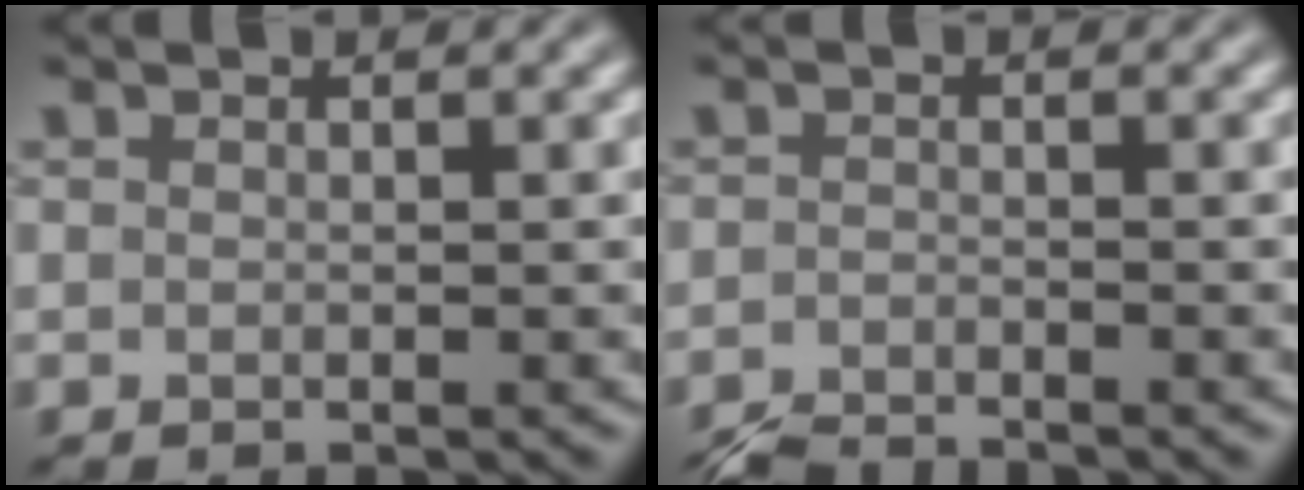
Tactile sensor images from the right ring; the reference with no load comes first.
{"total": 2.7, "force": [-2.7, 0.0, 0.5], "torque": [-0.012, -0.006, -0.059]}